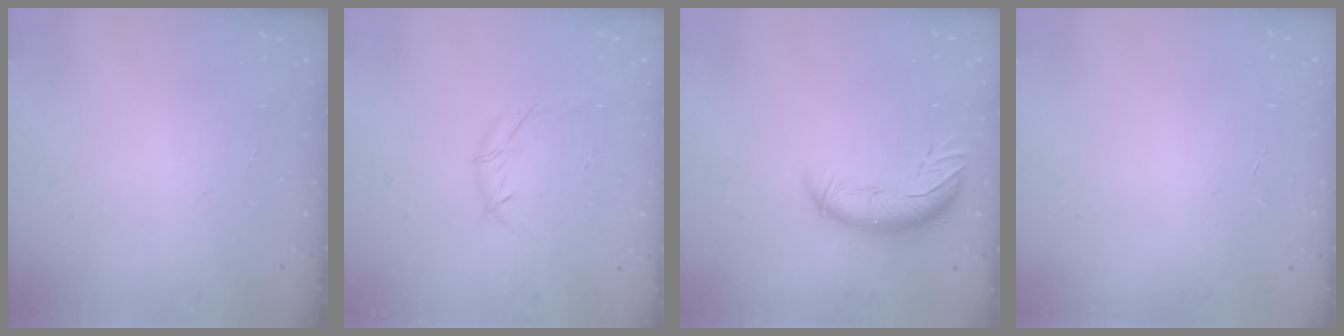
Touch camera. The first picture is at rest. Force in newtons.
{"total": 4.3, "press": 4.2, "slide": 1.1}
{"total": 10.8, "press": 10.4, "slide": 3.1}
{"total": 0.0}